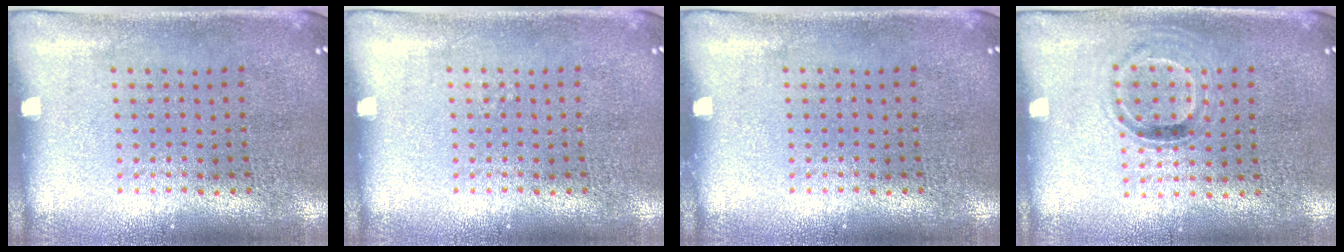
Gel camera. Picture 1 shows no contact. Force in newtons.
{"total": 0.0}
{"total": 0.0}
{"total": 0.9, "press": 0.8, "slide": 0.4}